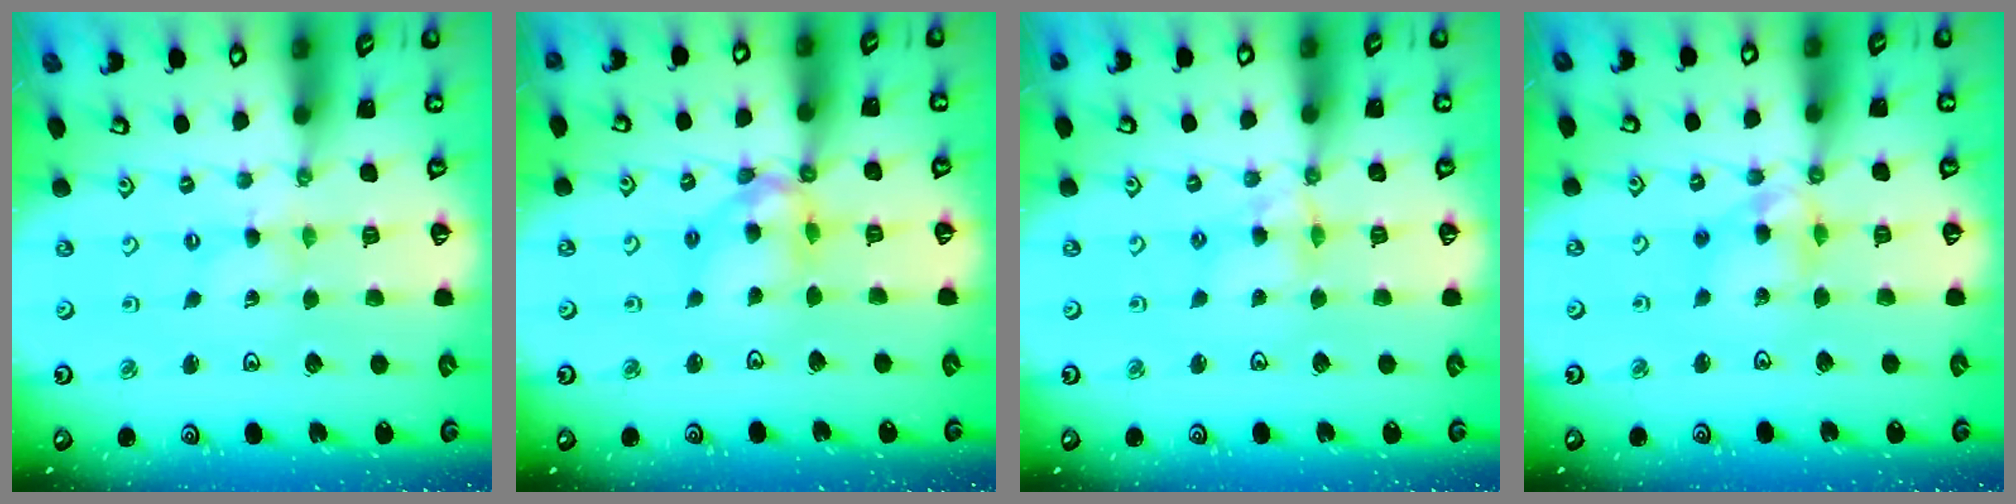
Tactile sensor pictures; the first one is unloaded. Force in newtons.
{"total": 12.0, "press": 11.9, "slide": 1.6}
{"total": 6.3, "press": 6.3, "slide": 0.5}
{"total": 10.7, "press": 10.6, "slide": 1.6}